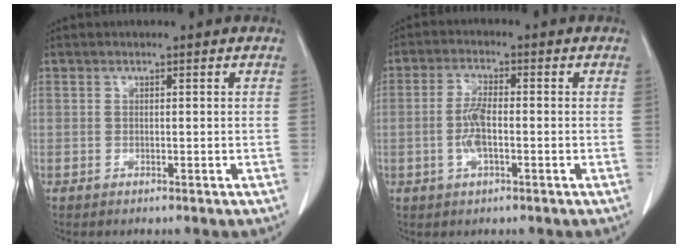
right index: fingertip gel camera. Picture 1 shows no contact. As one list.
[{"total": 4.6, "force": [-0.9, 1.3, 4.3], "torque": [-0.096, 0.002, -0.018]}]